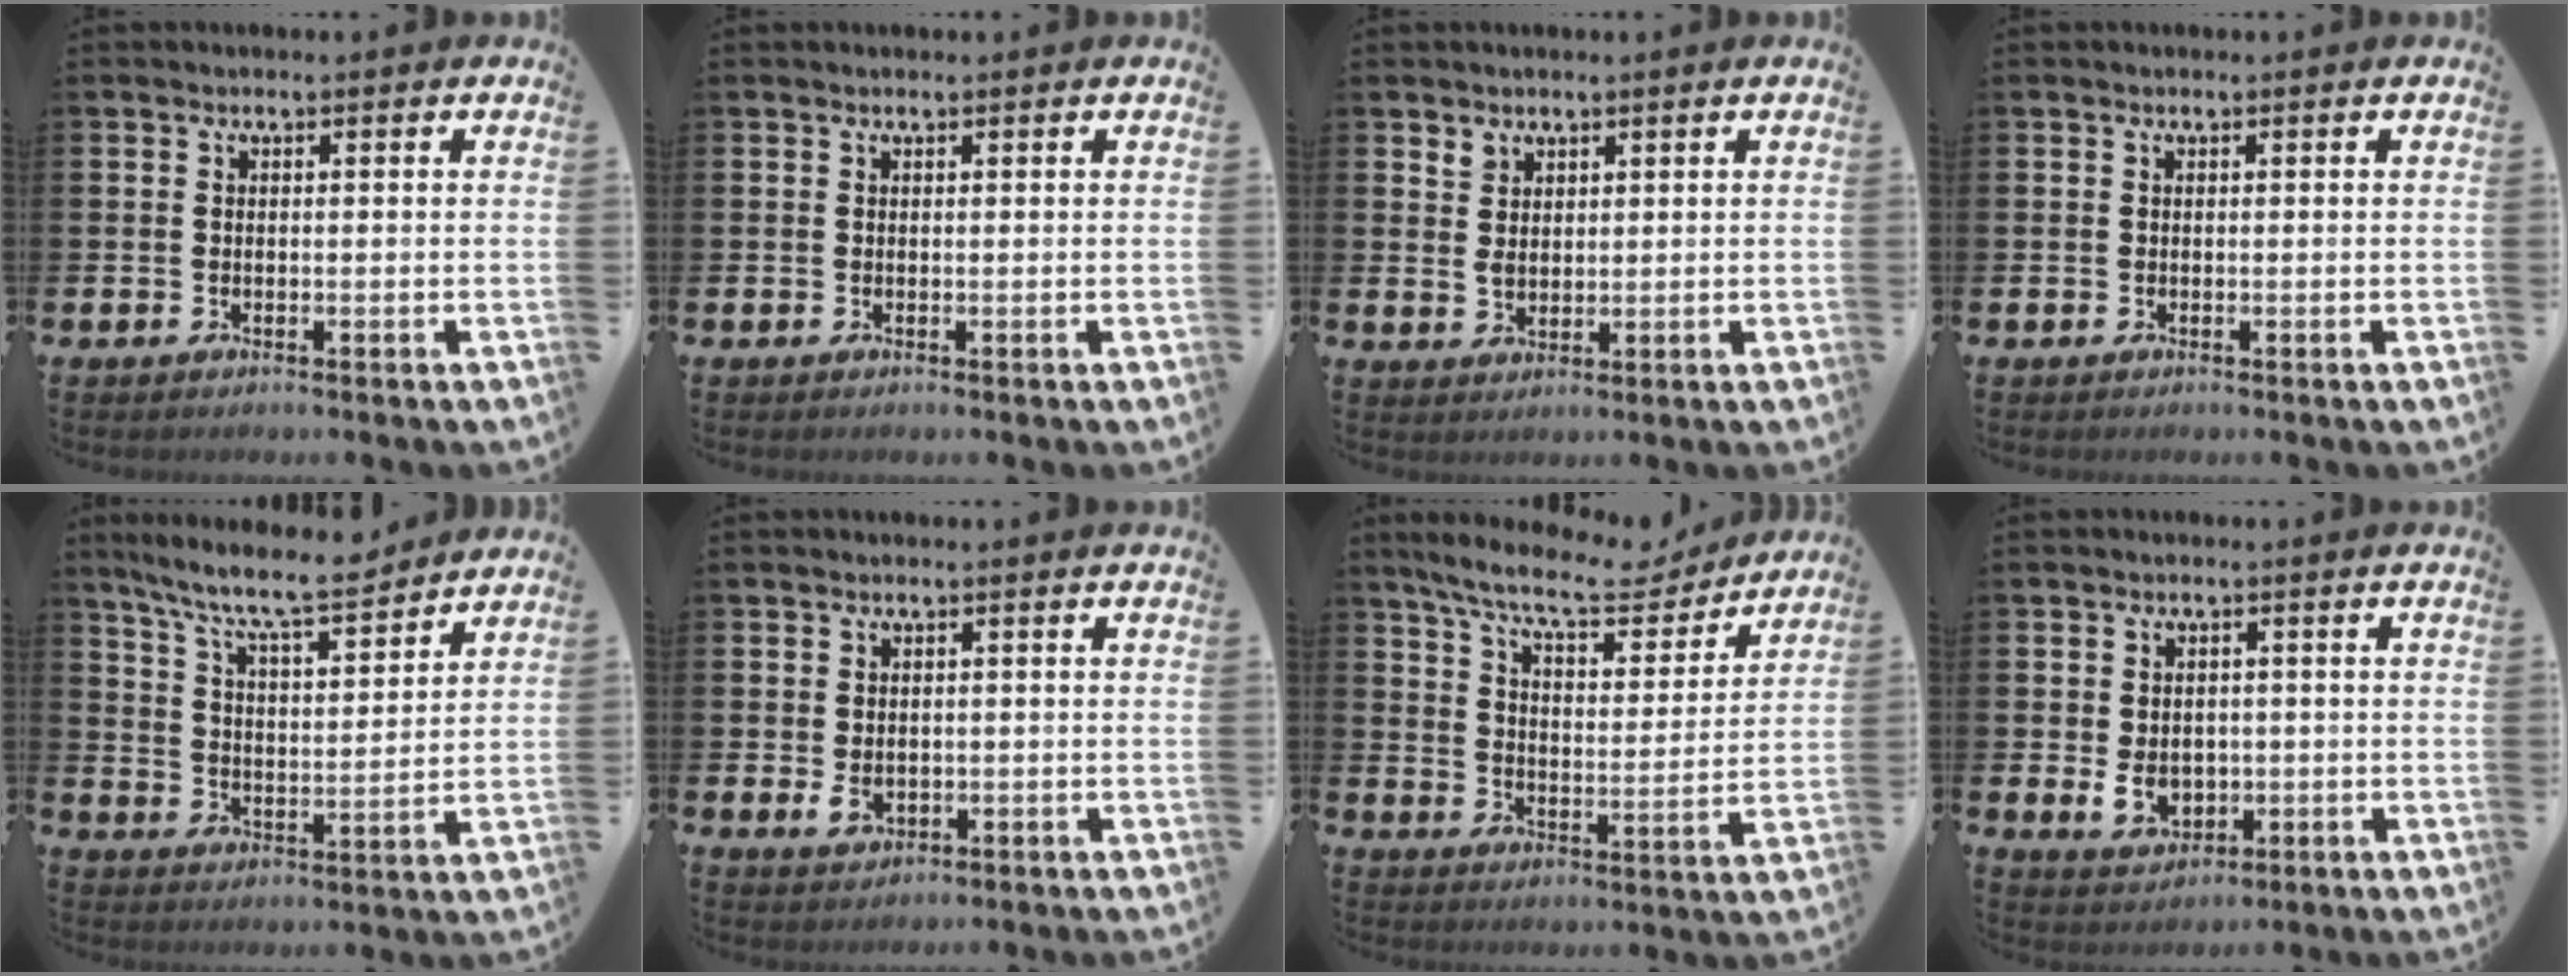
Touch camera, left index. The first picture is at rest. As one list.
[{"total": 0.0}, {"total": 2.4, "force": [1.8, 1.6, 0.5], "torque": [-0.002, 0.000, 0.031]}, {"total": 0.0}, {"total": 9.2, "force": [8.4, 0.9, 3.5], "torque": [-0.088, -0.053, 0.146]}, {"total": 2.3, "force": [0.0, 1.5, 1.7], "torque": [-0.026, 0.001, -0.002]}, {"total": 9.7, "force": [8.6, 2.1, 3.9], "torque": [-0.091, -0.053, 0.146]}, {"total": 3.6, "force": [-0.4, 2.8, 2.2], "torque": [-0.032, 0.001, -0.012]}]